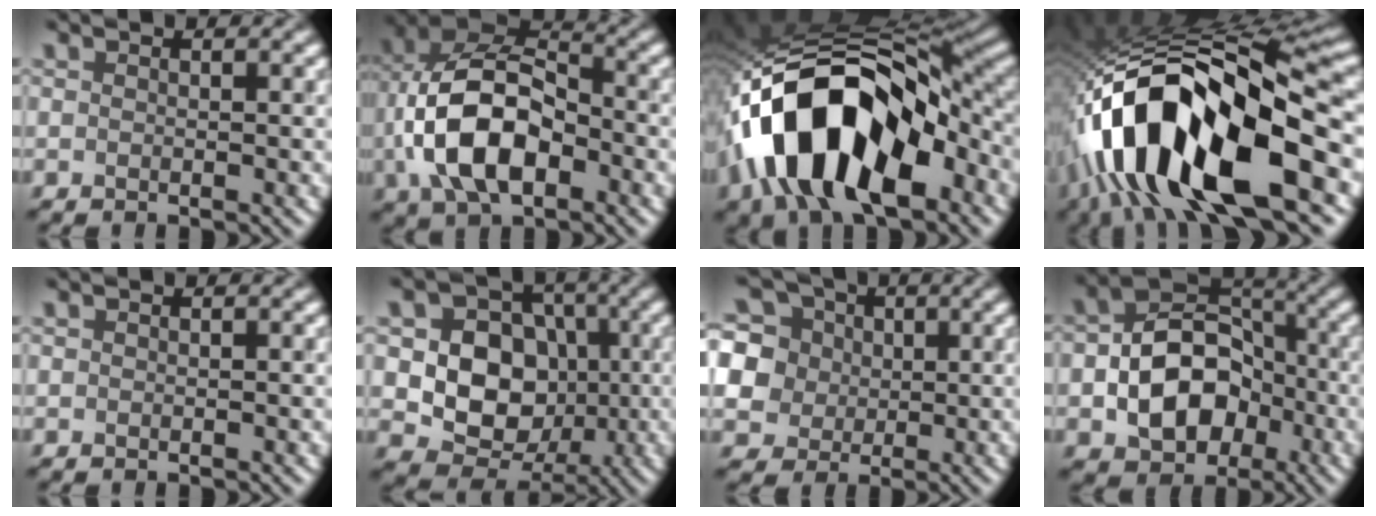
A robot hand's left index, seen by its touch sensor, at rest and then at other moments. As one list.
[{"total": 11.4, "force": [-2.4, 6.7, 8.9], "torque": [-0.191, 0.004, -0.055]}, {"total": 15.0, "force": [-5.2, 8.3, 11.4], "torque": [-0.186, 0.013, -0.095]}, {"total": 18.3, "force": [-5.2, 7.0, 16.1], "torque": [-0.288, 0.029, -0.085]}, {"total": 0.0}, {"total": 9.0, "force": [-0.4, 7.3, 5.2], "torque": [-0.075, 0.006, -0.017]}, {"total": 10.8, "force": [3.2, 9.3, 4.5], "torque": [-0.112, 0.037, 0.040]}, {"total": 9.0, "force": [-2.2, 6.4, 6.0], "torque": [-0.093, 0.004, -0.042]}]